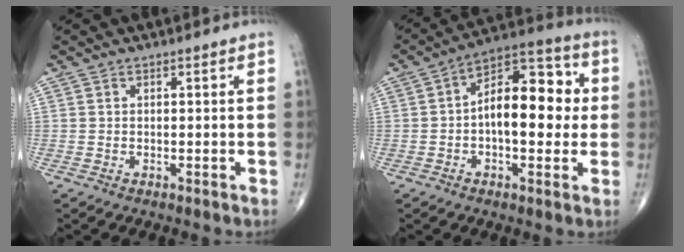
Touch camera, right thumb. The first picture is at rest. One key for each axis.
{"total": 15.0, "fx": 0.3, "fy": 7.9, "fz": 12.8, "tx": -0.163, "ty": 0.033, "tz": -0.008}